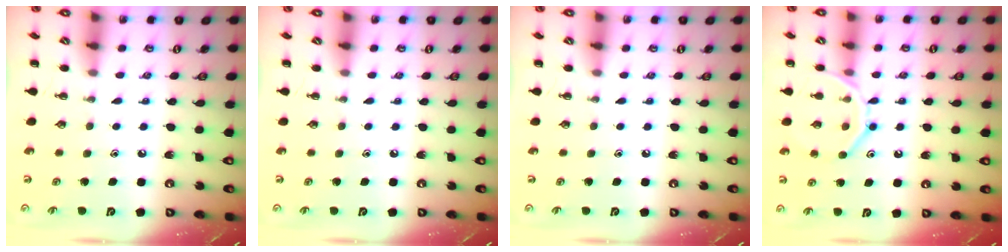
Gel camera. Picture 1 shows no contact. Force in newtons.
{"total": 0.0}
{"total": 0.0}
{"total": 13.0, "press": 12.9, "slide": 1.1}